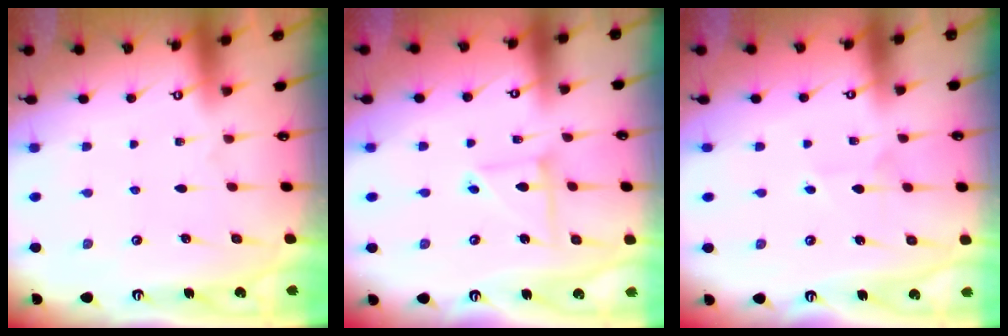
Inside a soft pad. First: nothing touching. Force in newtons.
{"total": 6.1, "press": 6.0, "slide": 0.5}
{"total": 3.3, "press": 3.2, "slide": 0.4}